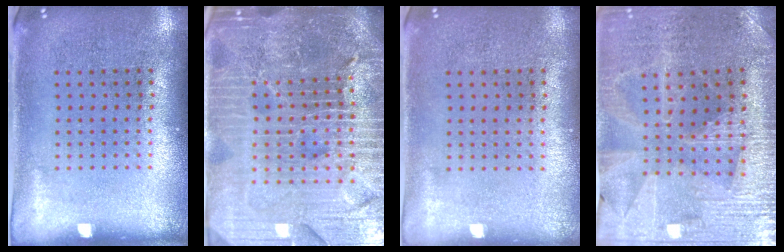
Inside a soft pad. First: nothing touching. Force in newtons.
{"total": 6.5, "press": 5.7, "slide": 3.0}
{"total": 0.0}
{"total": 2.9, "press": 2.9, "slide": 0.6}